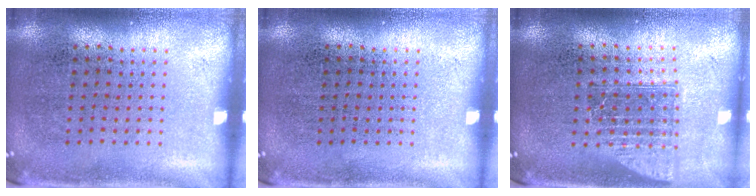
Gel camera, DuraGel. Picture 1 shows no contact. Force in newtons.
{"total": 0.0}
{"total": 1.6, "press": 1.3, "slide": 1.0}